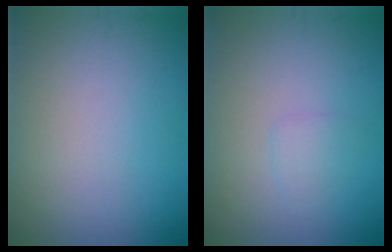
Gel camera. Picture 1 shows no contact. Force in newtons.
{"total": 1.1, "press": 1.1, "slide": 0.1}